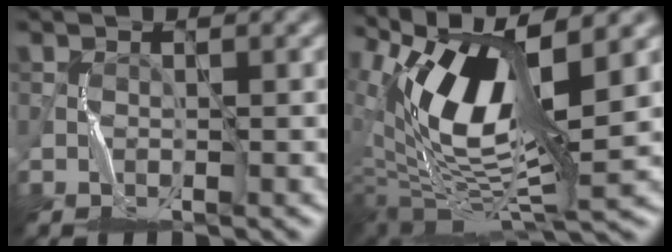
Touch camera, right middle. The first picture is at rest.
{"total": 11.8, "force": [4.2, 4.0, 10.2], "torque": [-0.196, 0.008, 0.079]}